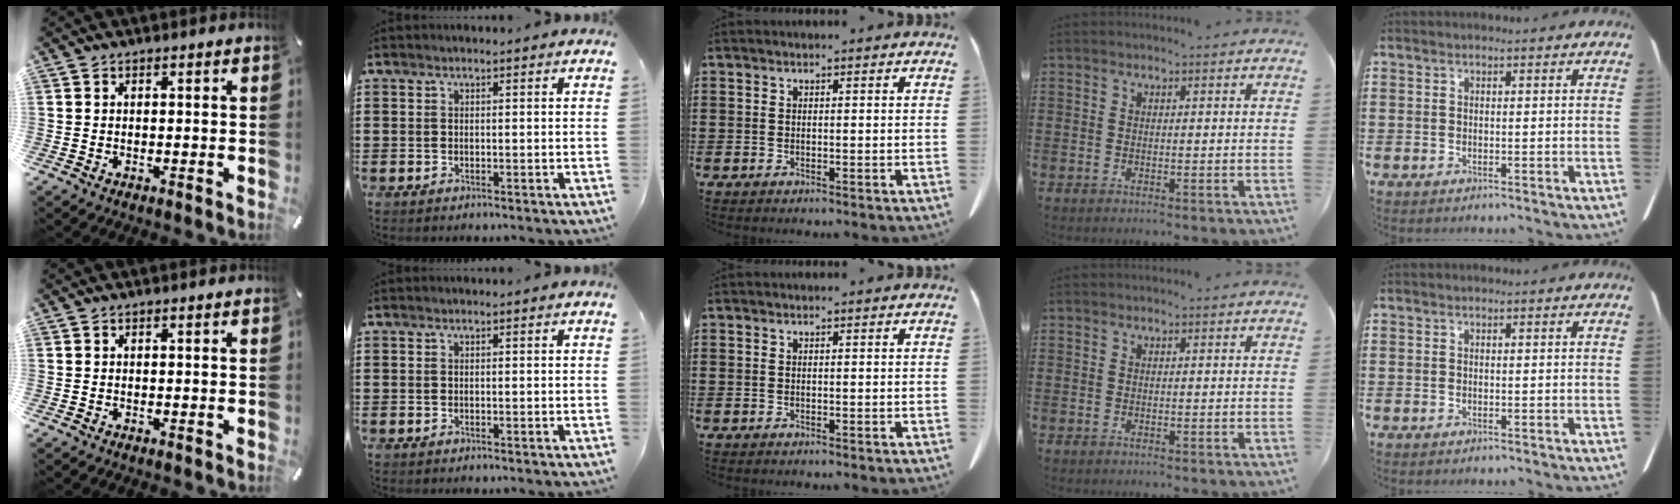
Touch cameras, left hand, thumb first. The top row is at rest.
{}